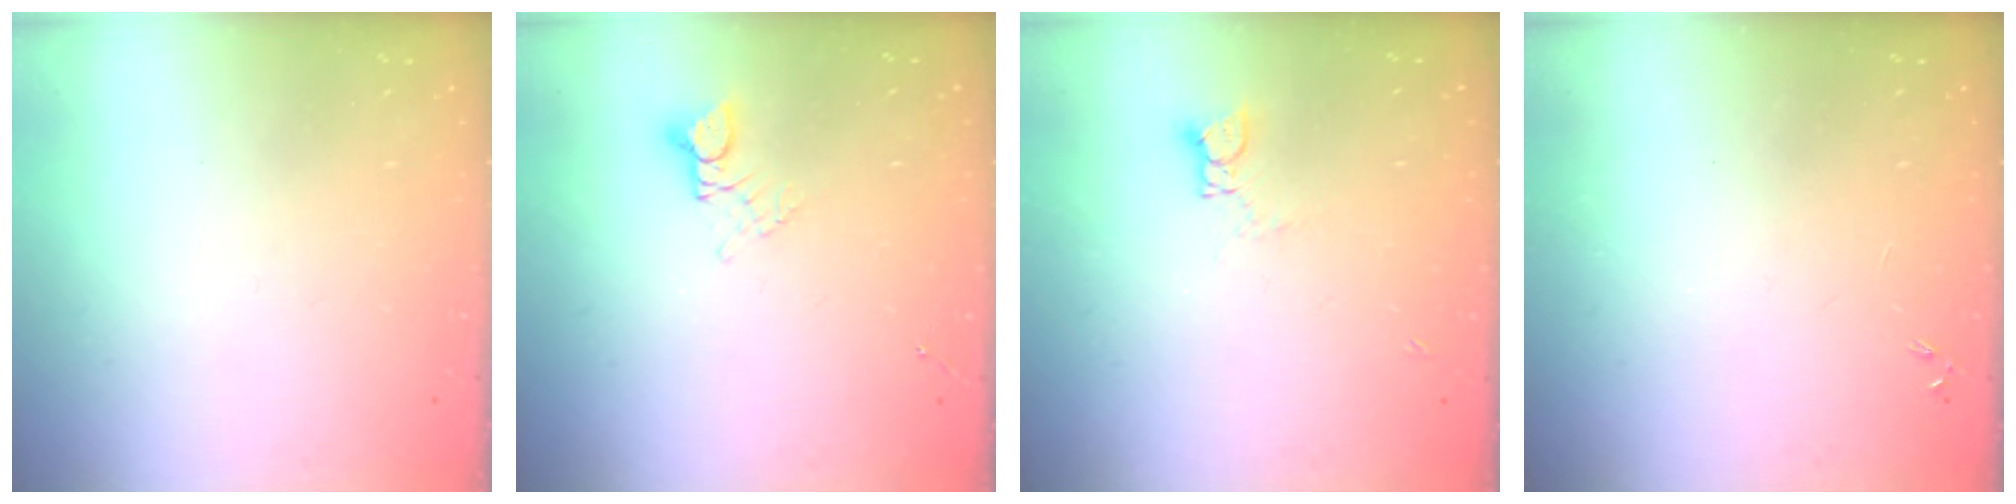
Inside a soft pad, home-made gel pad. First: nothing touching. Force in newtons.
{"total": 2.4, "press": 2.4, "slide": 0.2}
{"total": 3.4, "press": 3.4, "slide": 0.3}
{"total": 0.0}